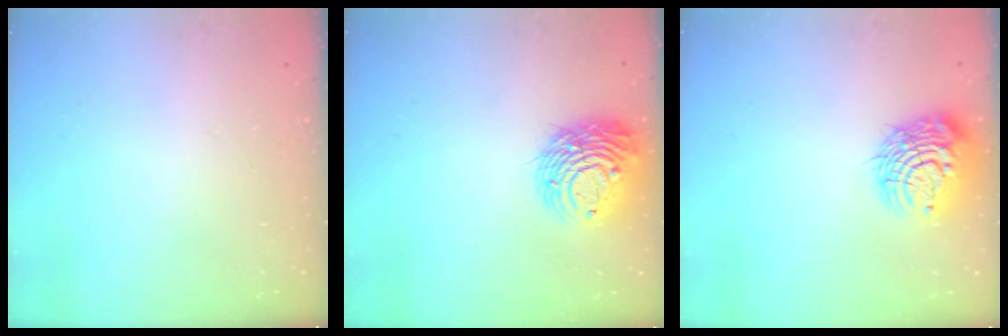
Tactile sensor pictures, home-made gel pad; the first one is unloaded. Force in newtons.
{"total": 12.5, "press": 12.4, "slide": 1.5}
{"total": 12.8, "press": 12.7, "slide": 1.4}